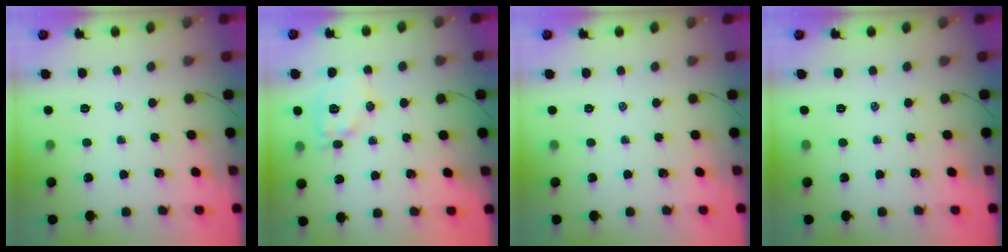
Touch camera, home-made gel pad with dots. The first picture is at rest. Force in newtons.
{"total": 11.2, "press": 11.2, "slide": 0.4}
{"total": 0.0}
{"total": 0.0}